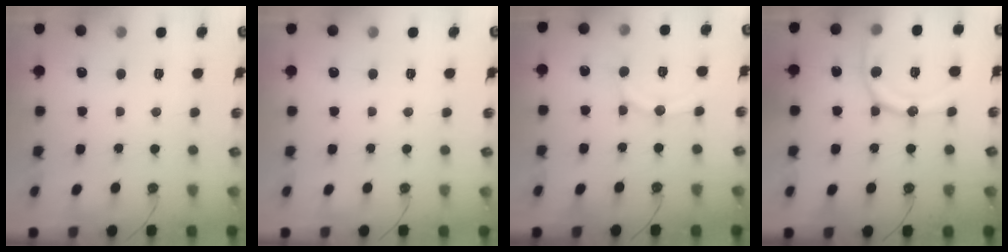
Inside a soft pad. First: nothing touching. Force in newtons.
{"total": 0.0}
{"total": 11.8, "press": 11.8, "slide": 1.0}
{"total": 14.9, "press": 14.8, "slide": 1.5}